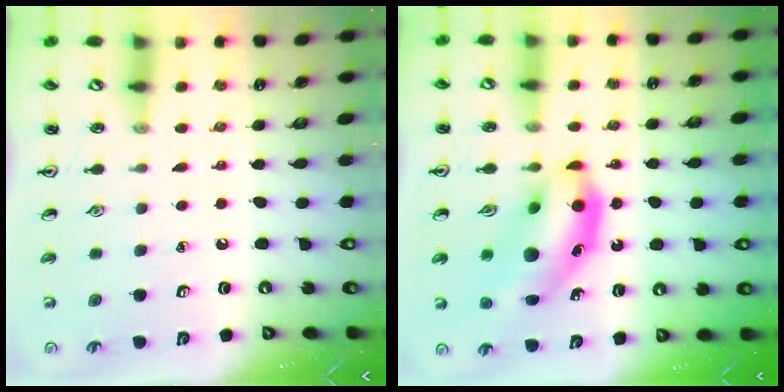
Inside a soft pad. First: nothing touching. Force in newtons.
{"total": 13.2, "press": 12.6, "slide": 3.9}